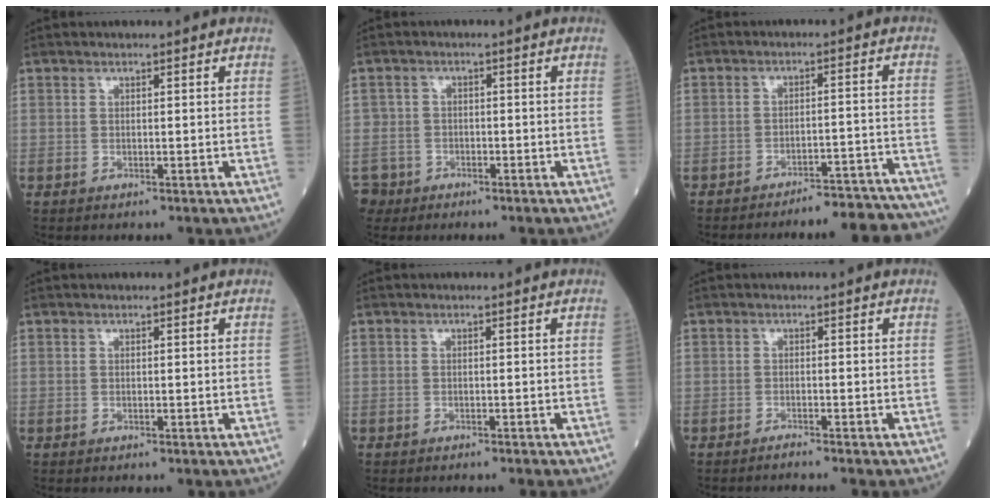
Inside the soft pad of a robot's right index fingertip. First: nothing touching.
{"total": 4.0, "force": [-2.1, 3.4, -0.5], "torque": [0.010, 0.011, -0.041]}
{"total": 15.0, "force": [-14.5, 1.3, 3.4], "torque": [-0.005, 0.023, -0.173]}
{"total": 0.0}
{"total": 1.0, "force": [-0.9, -0.1, 0.3], "torque": [-0.007, 0.000, -0.013]}
{"total": 1.3, "force": [-1.2, -0.4, 0.3], "torque": [-0.004, 0.001, -0.016]}